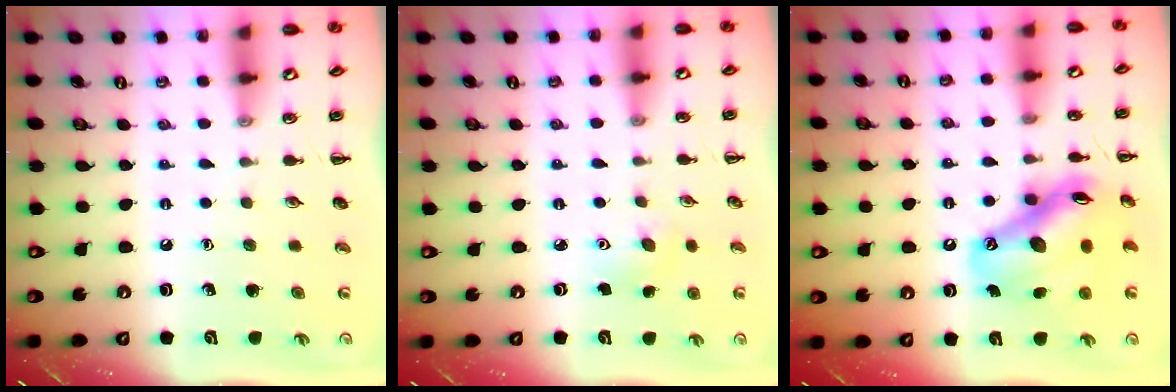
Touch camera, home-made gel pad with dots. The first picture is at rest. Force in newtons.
{"total": 5.1, "press": 4.9, "slide": 1.3}
{"total": 16.2, "press": 15.7, "slide": 4.0}